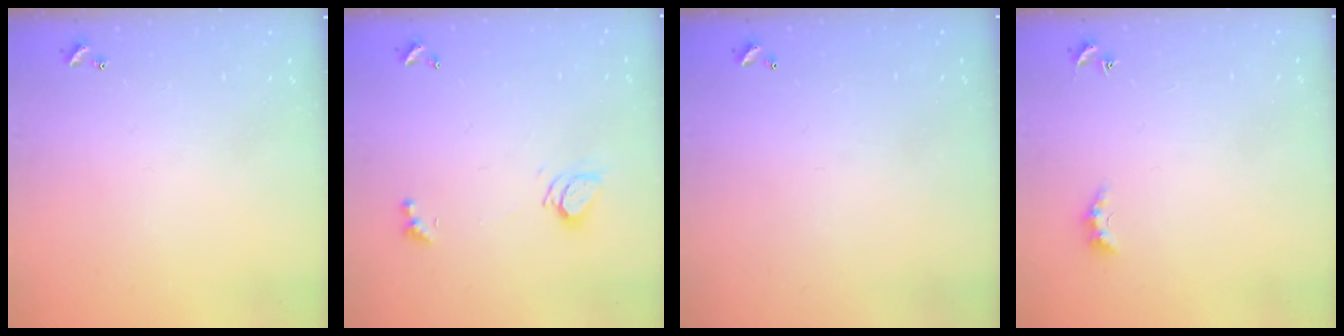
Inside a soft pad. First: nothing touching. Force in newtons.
{"total": 3.6, "press": 3.6, "slide": 0.4}
{"total": 2.9, "press": 2.9, "slide": 0.1}
{"total": 2.4, "press": 2.4, "slide": 0.6}